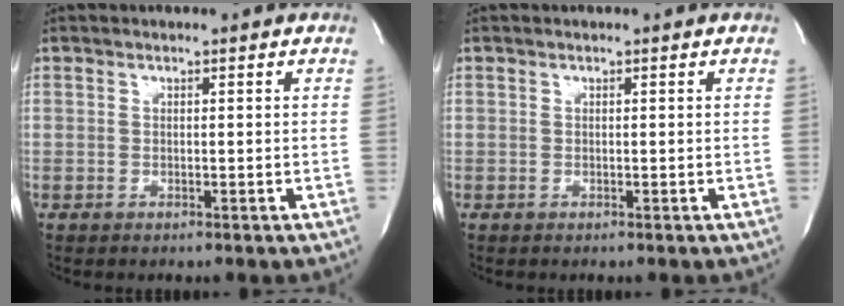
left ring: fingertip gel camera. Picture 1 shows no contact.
{"total": 0.0}